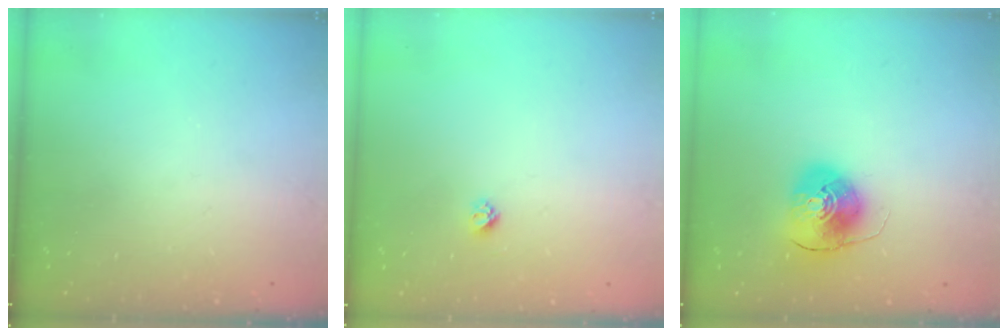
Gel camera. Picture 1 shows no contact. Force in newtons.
{"total": 4.1, "press": 4.1, "slide": 0.5}
{"total": 8.9, "press": 8.7, "slide": 1.5}